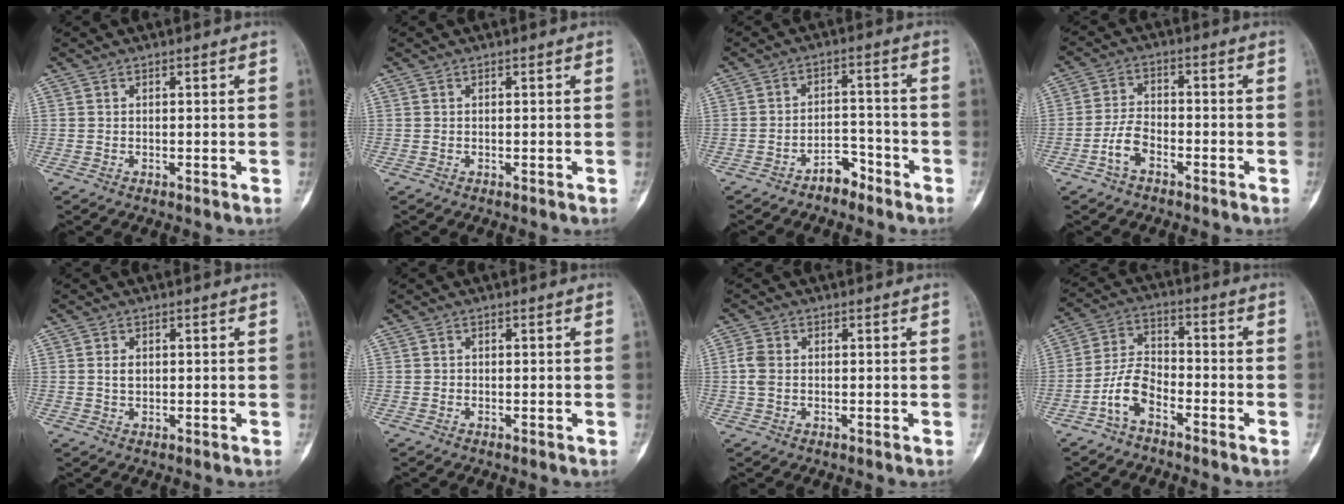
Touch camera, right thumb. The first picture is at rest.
{"total": 0.0}
{"total": 4.6, "force": [-3.6, 2.3, 1.7], "torque": [-0.009, 0.039, -0.059]}
{"total": 5.2, "force": [-2.8, 2.7, 3.3], "torque": [-0.064, 0.025, -0.060]}
{"total": 1.9, "force": [0.3, 1.3, 1.3], "torque": [-0.023, -0.001, 0.007]}
{"total": 0.0}
{"total": 3.1, "force": [0.0, 2.2, 2.2], "torque": [-0.057, 0.005, -0.006]}
{"total": 7.2, "force": [-4.3, 3.5, 4.7], "torque": [-0.093, 0.041, -0.092]}